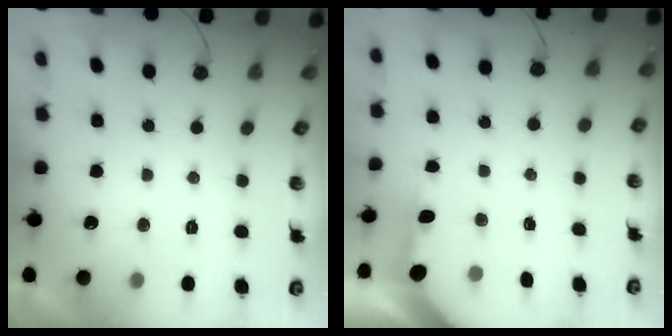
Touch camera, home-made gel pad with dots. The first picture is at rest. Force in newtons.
{"total": 3.4, "press": 3.4, "slide": 0.5}